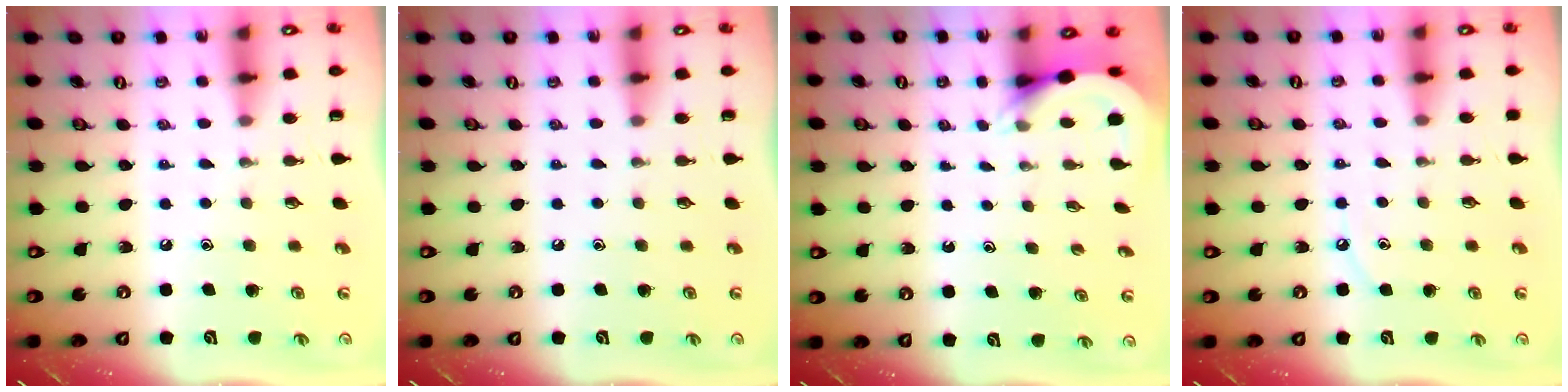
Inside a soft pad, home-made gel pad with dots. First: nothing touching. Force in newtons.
{"total": 0.0}
{"total": 3.3, "press": 3.3, "slide": 0.2}
{"total": 4.6, "press": 4.5, "slide": 0.6}